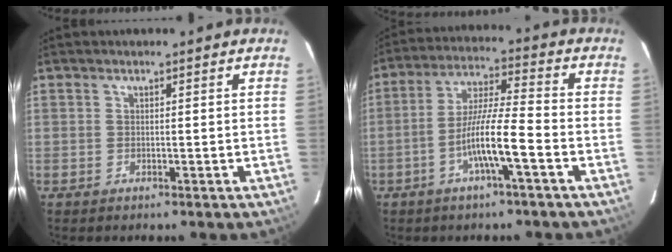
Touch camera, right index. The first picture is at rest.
{"total": 9.7, "force": [-3.6, 0.3, 8.9], "torque": [-0.171, 0.006, -0.071]}